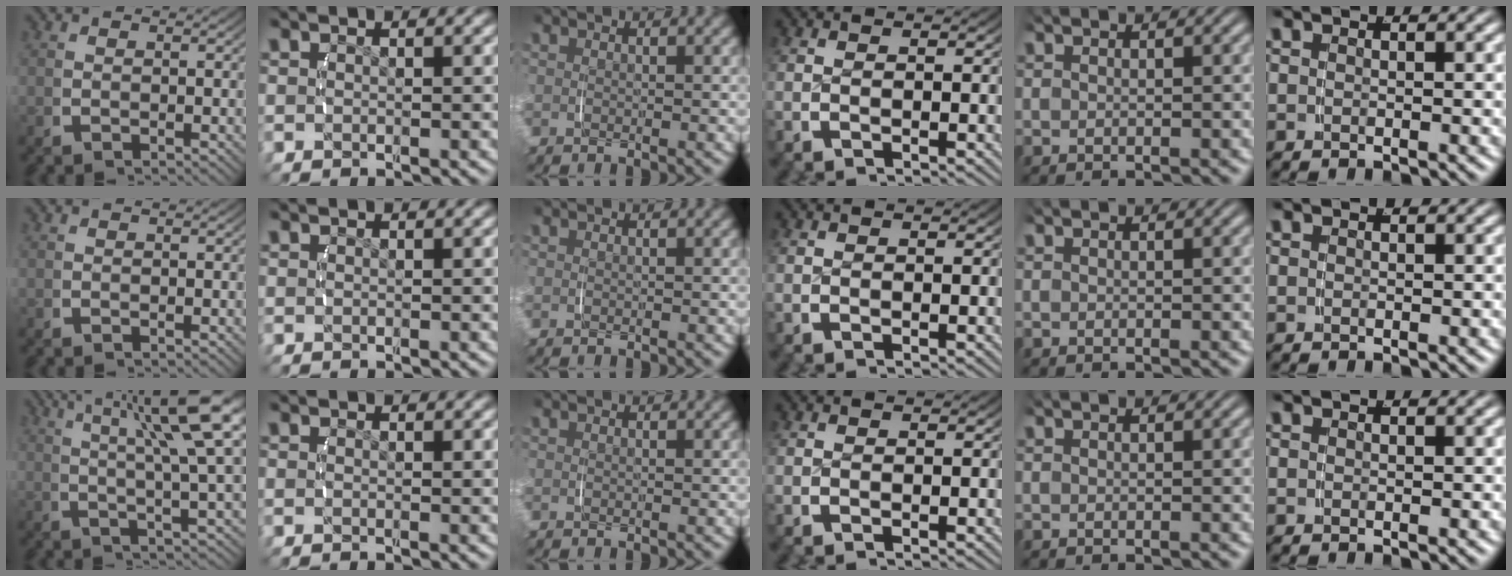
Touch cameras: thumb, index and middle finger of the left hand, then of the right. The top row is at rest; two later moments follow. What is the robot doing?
{"motion": "lift_and_place", "object": "phone"}